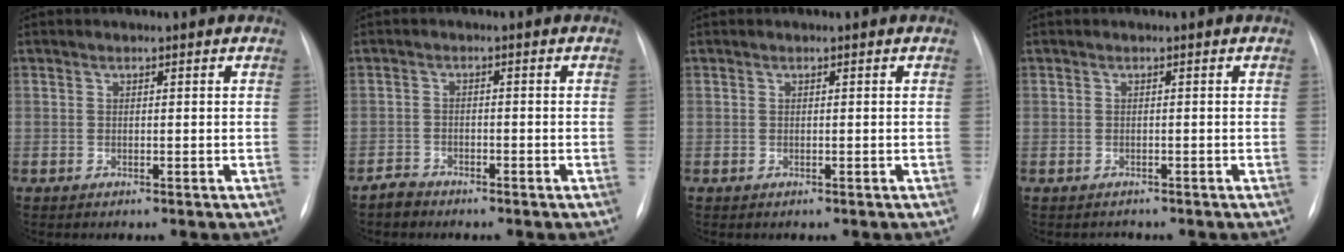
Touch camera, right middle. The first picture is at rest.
{"total": 2.0, "force": [-1.8, 0.9, -0.1], "torque": [-0.003, 0.003, -0.034]}
{"total": 0.0}
{"total": 1.2, "force": [-0.9, 0.7, -0.3], "torque": [-0.003, 0.000, -0.016]}